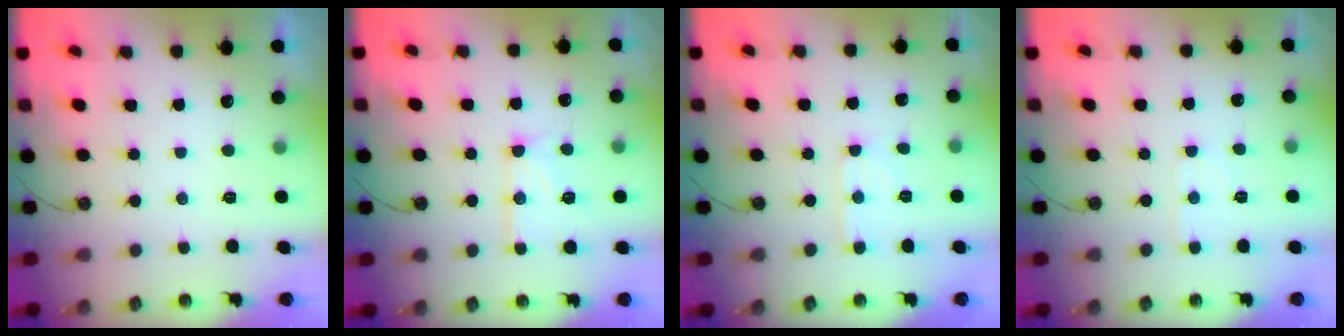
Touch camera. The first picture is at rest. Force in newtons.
{"total": 10.1, "press": 10.1, "slide": 0.7}
{"total": 4.6, "press": 4.6, "slide": 0.1}
{"total": 2.5, "press": 2.5, "slide": 0.4}